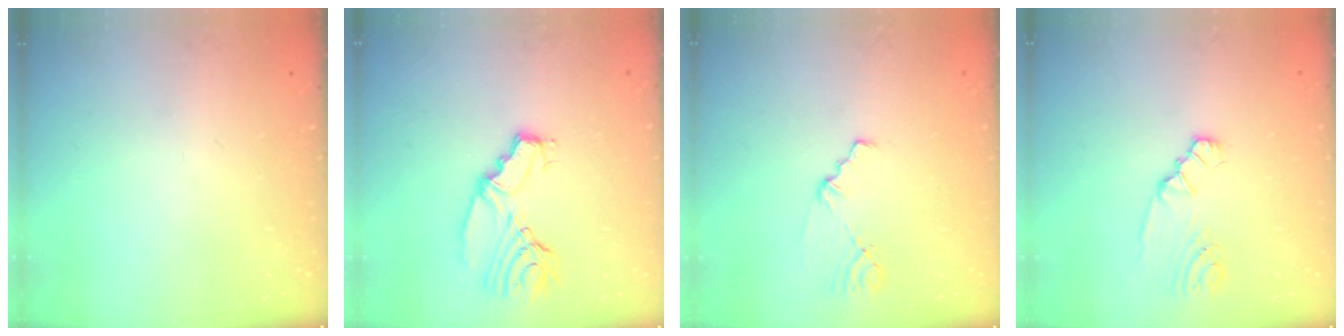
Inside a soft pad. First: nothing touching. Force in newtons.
{"total": 8.7, "press": 8.7, "slide": 0.3}
{"total": 1.1, "press": 1.1, "slide": 0.2}
{"total": 2.5, "press": 2.5, "slide": 0.3}